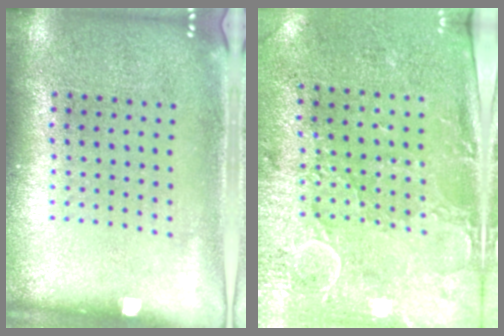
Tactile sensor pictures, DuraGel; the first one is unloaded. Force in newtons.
{"total": 3.0, "press": 2.5, "slide": 1.6}